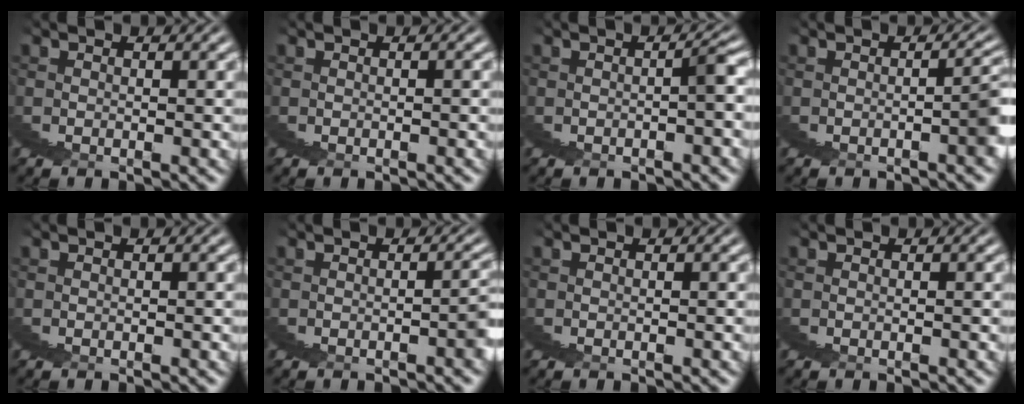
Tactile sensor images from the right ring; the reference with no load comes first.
{"total": 0.0}
{"total": 0.8, "force": [-0.6, -0.5, 0.2], "torque": [-0.008, 0.009, -0.010]}
{"total": 1.9, "force": [-1.2, -0.2, 1.5], "torque": [-0.011, 0.012, -0.019]}
{"total": 0.0}
{"total": 1.2, "force": [-0.9, -0.2, 0.9], "torque": [-0.009, 0.008, -0.015]}
{"total": 0.0}
{"total": 0.0}